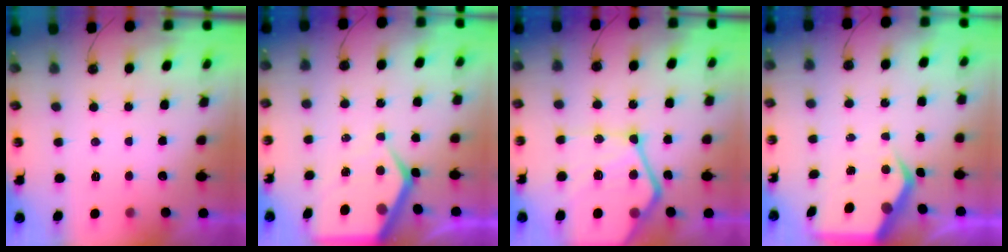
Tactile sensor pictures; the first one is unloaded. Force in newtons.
{"total": 9.7, "press": 9.7, "slide": 0.9}
{"total": 24.1, "press": 24.0, "slide": 2.2}
{"total": 7.1, "press": 7.1, "slide": 0.9}